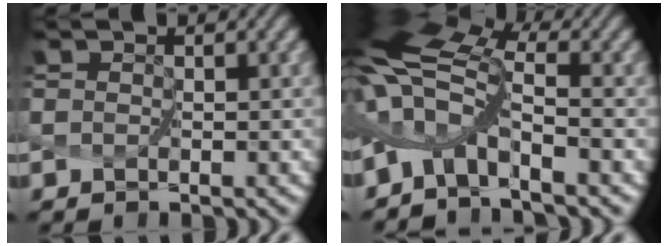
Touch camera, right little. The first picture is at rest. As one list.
[{"total": 8.2, "force": [0.6, 3.4, 7.4], "torque": [-0.151, 0.004, 0.014]}]